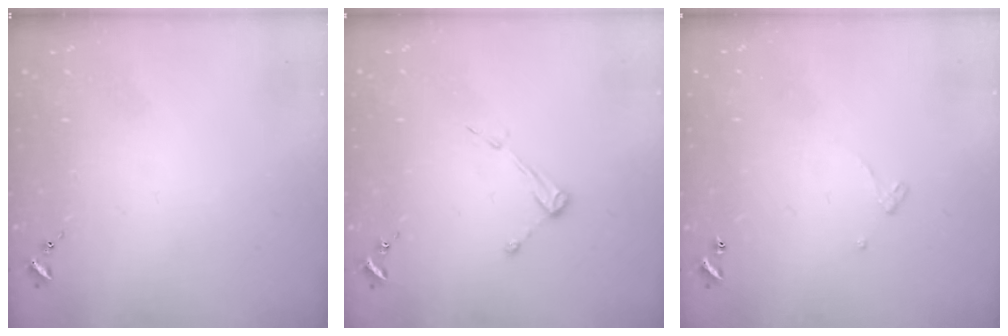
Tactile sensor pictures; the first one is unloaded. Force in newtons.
{"total": 4.2, "press": 4.2, "slide": 0.6}
{"total": 3.2, "press": 3.2, "slide": 0.2}